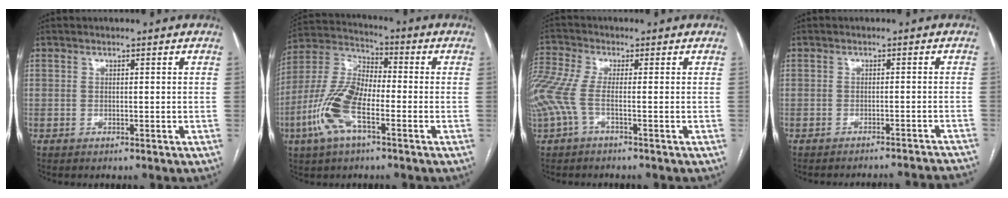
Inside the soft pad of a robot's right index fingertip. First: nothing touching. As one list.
[{"total": 12.5, "force": [-4.7, 4.6, 10.7], "torque": [-0.248, 0.006, -0.096]}, {"total": 6.9, "force": [-2.3, 1.4, 6.4], "torque": [-0.175, 0.016, -0.051]}, {"total": 11.1, "force": [-11.0, -0.4, 1.4], "torque": [0.000, 0.007, -0.121]}]